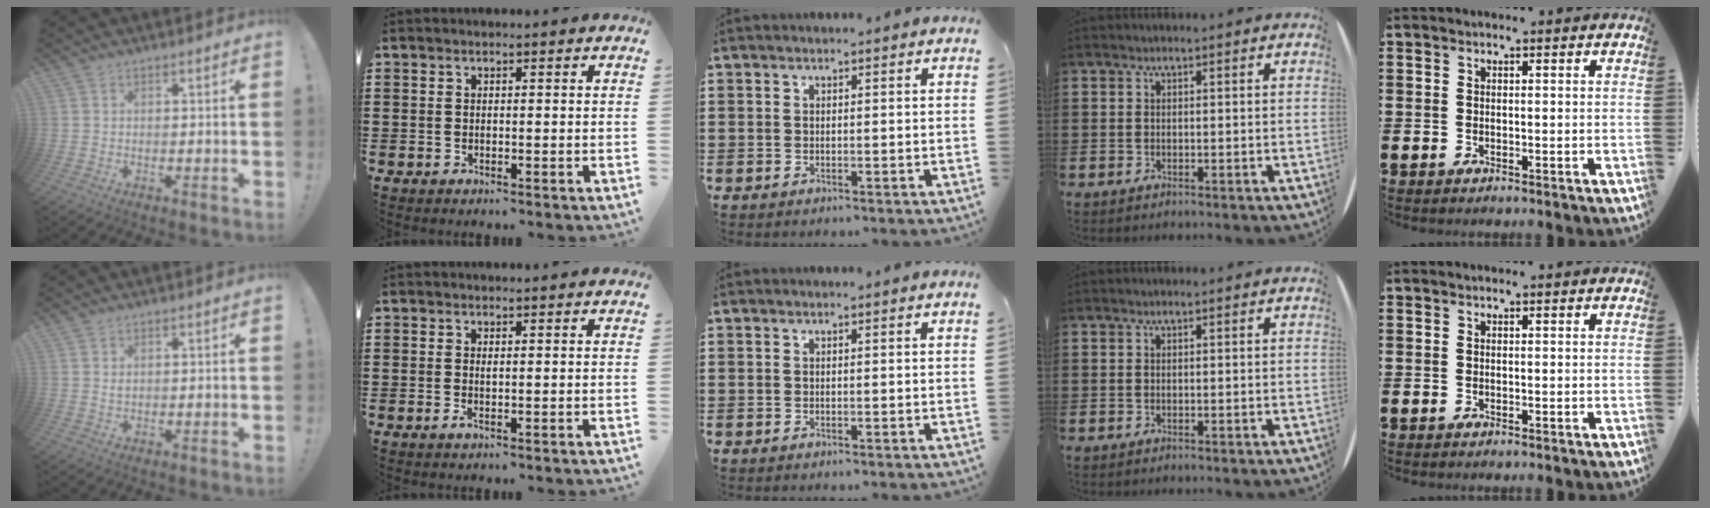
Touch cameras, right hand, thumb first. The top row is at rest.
{"thumb": {"total": 0.9, "force": [0.6, 0.4, 0.5], "torque": [-0.005, -0.003, 0.012]}, "index": {"total": 0.7, "force": [0.0, -0.1, 0.7], "torque": [-0.014, -0.007, 0.002]}}